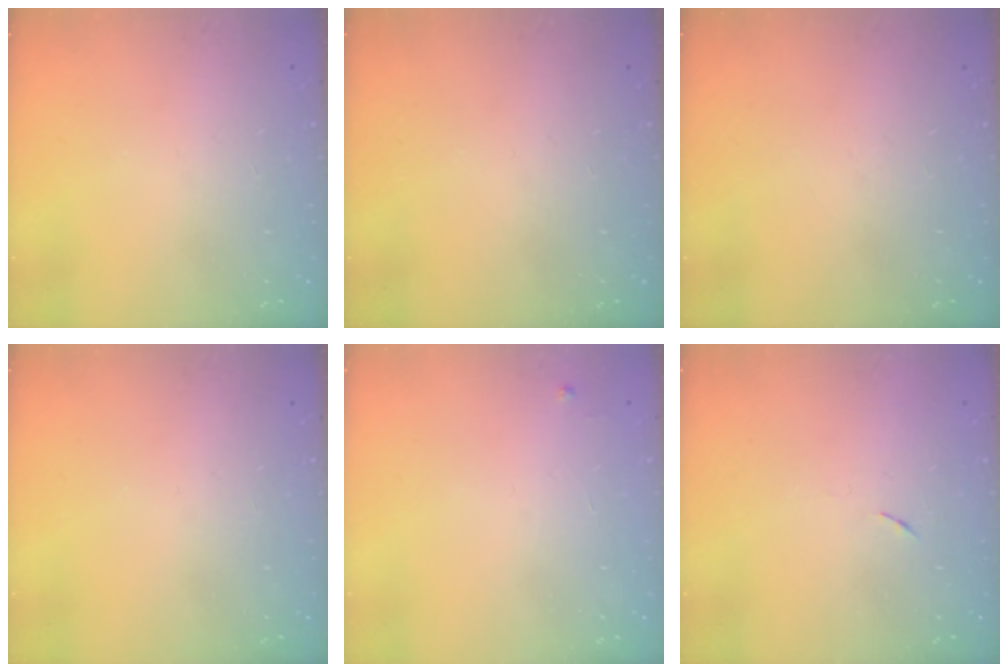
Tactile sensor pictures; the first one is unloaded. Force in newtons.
{"total": 0.0}
{"total": 0.0}
{"total": 0.0}
{"total": 2.4, "press": 2.4, "slide": 0.4}
{"total": 3.7, "press": 3.6, "slide": 0.7}